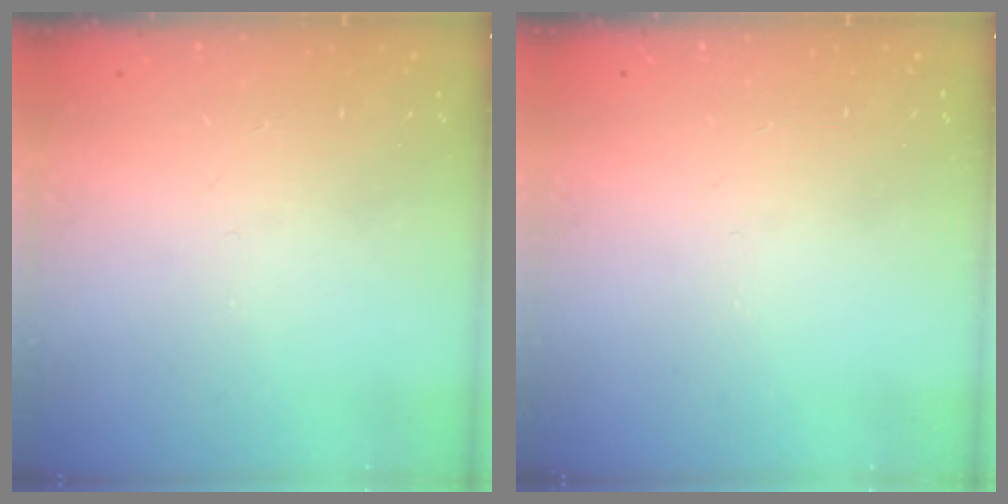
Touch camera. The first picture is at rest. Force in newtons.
{"total": 0.0}